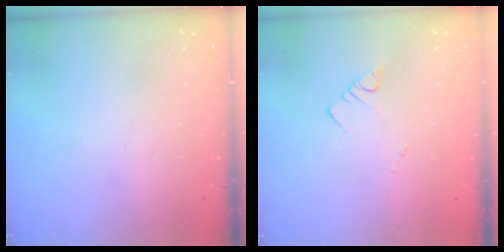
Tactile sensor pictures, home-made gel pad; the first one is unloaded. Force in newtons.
{"total": 2.2, "press": 2.2, "slide": 0.3}